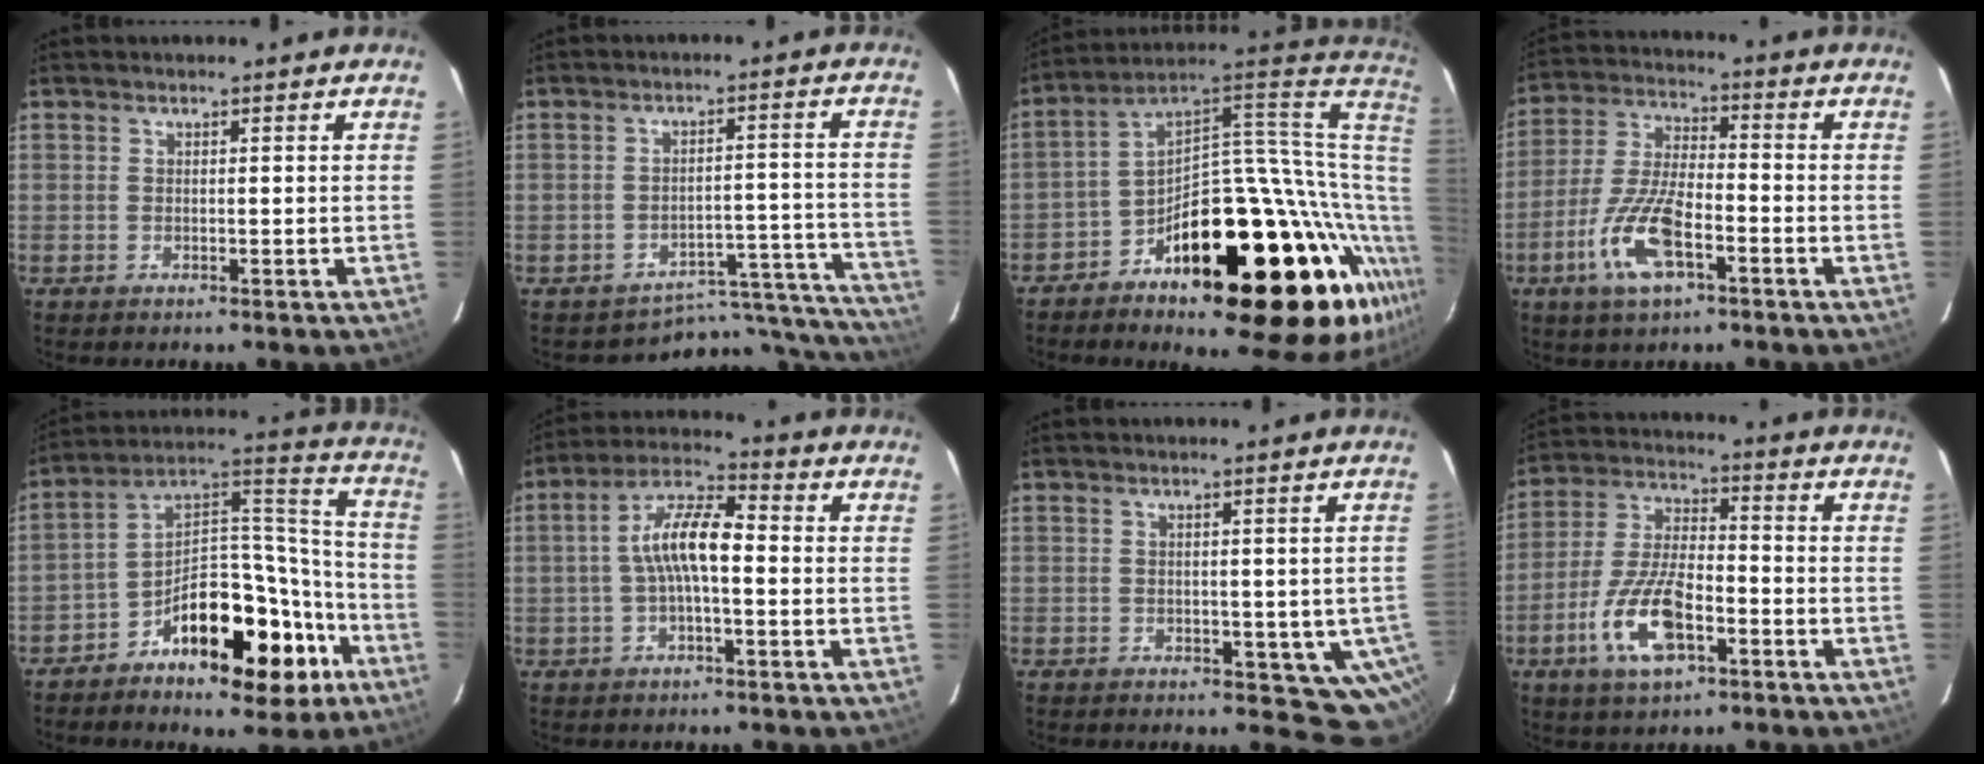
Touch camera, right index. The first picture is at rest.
{"total": 15.3, "force": [-14.5, 4.6, 1.6], "torque": [0.009, 0.056, -0.187]}
{"total": 29.3, "force": [-2.5, 12.0, 26.6], "torque": [-0.381, 0.013, -0.029]}
{"total": 12.8, "force": [-5.9, 4.5, 10.5], "torque": [-0.226, -0.007, -0.113]}
{"total": 19.9, "force": [-12.1, 10.1, 12.2], "torque": [-0.184, 0.060, -0.176]}
{"total": 8.7, "force": [-0.9, 2.7, 8.2], "torque": [-0.166, 0.021, -0.018]}
{"total": 6.2, "force": [-1.6, 4.6, 3.9], "torque": [-0.029, 0.012, -0.008]}
{"total": 13.4, "force": [-5.9, 5.4, 10.8], "torque": [-0.233, -0.006, -0.108]}